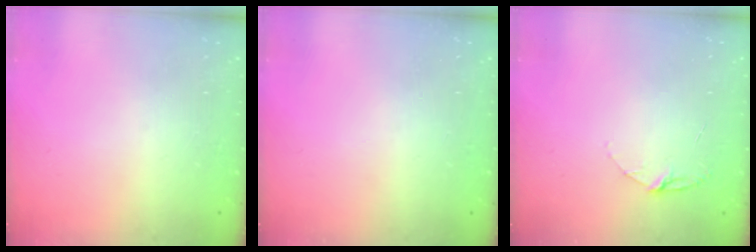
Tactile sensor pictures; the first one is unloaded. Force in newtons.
{"total": 0.0}
{"total": 4.1, "press": 4.1, "slide": 0.3}